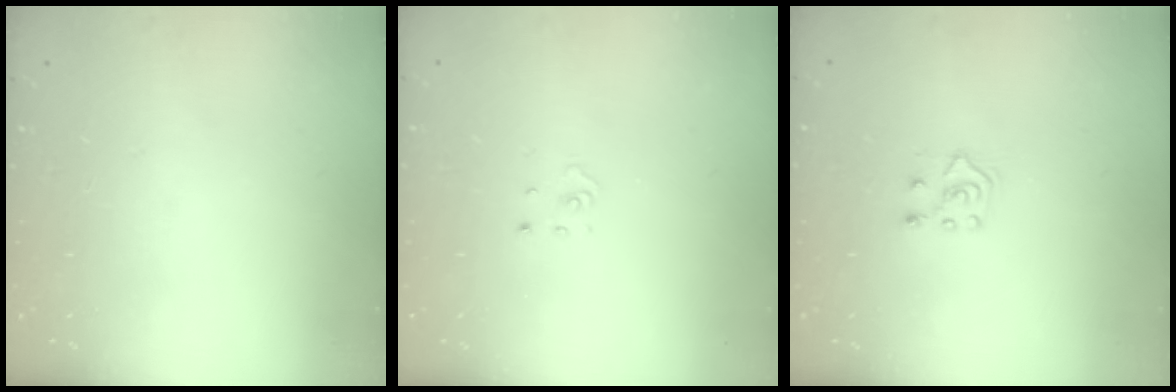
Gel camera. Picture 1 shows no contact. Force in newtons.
{"total": 1.1, "press": 1.1, "slide": 0.1}
{"total": 5.5, "press": 5.5, "slide": 0.4}